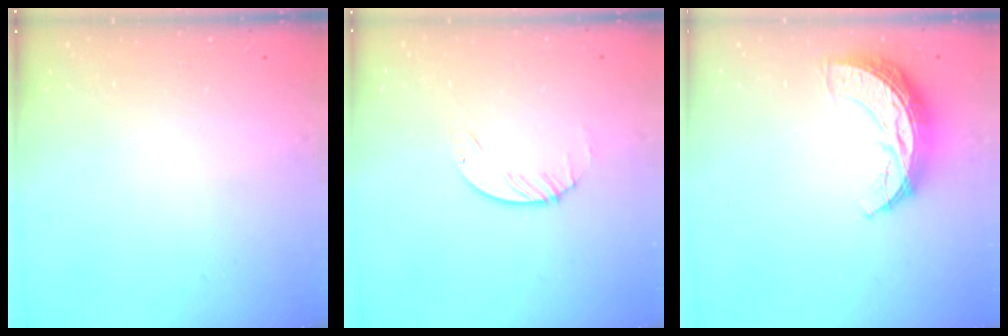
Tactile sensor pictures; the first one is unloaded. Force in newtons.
{"total": 1.9, "press": 1.9, "slide": 0.2}
{"total": 10.9, "press": 10.9, "slide": 0.4}